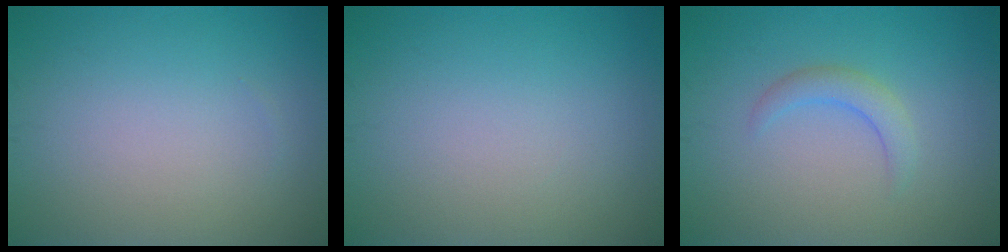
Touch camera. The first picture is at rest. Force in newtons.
{"total": 0.0}
{"total": 2.0, "press": 2.0, "slide": 0.3}